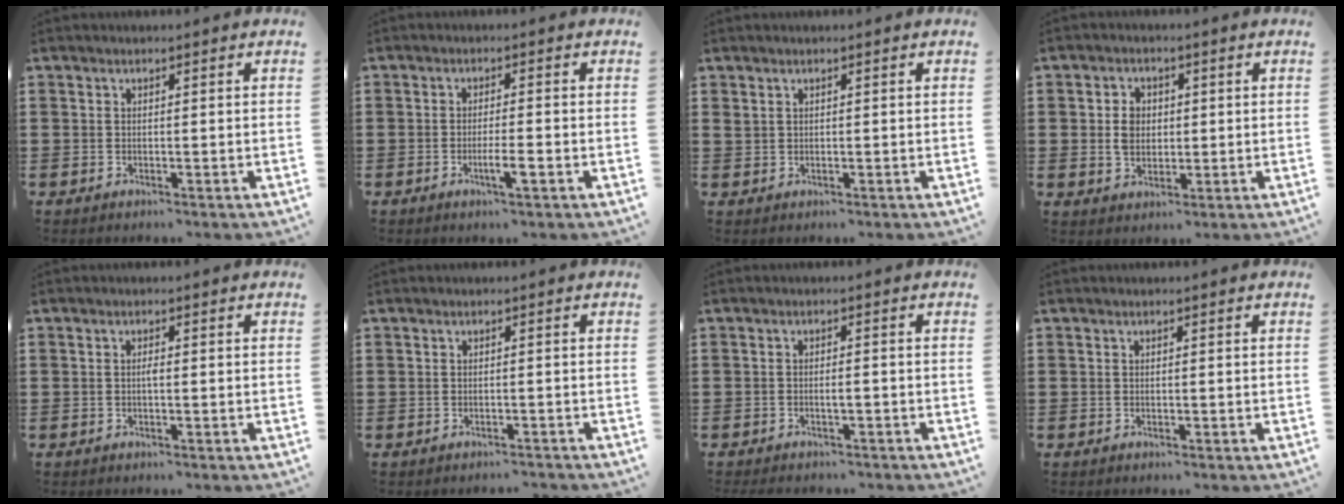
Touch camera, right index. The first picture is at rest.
{"total": 3.3, "force": [-1.4, 0.0, 3.0], "torque": [-0.051, -0.005, -0.024]}
{"total": 0.8, "force": [0.6, 0.5, 0.3], "torque": [-0.008, 0.003, 0.012]}
{"total": 4.2, "force": [0.3, 3.2, 2.7], "torque": [-0.061, 0.013, 0.003]}
{"total": 1.0, "force": [-0.1, 0.2, 0.9], "torque": [-0.019, -0.003, -0.002]}
{"total": 0.9, "force": [-0.9, 0.3, -0.1], "torque": [-0.001, 0.003, -0.020]}
{"total": 1.6, "force": [-1.1, 0.4, 1.0], "torque": [-0.023, -0.002, -0.022]}
{"total": 0.0}